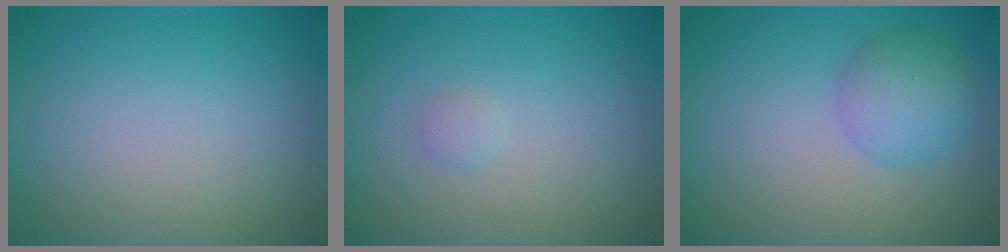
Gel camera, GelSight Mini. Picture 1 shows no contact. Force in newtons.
{"total": 0.6, "press": 0.6, "slide": 0.0}
{"total": 3.7, "press": 3.7, "slide": 0.1}